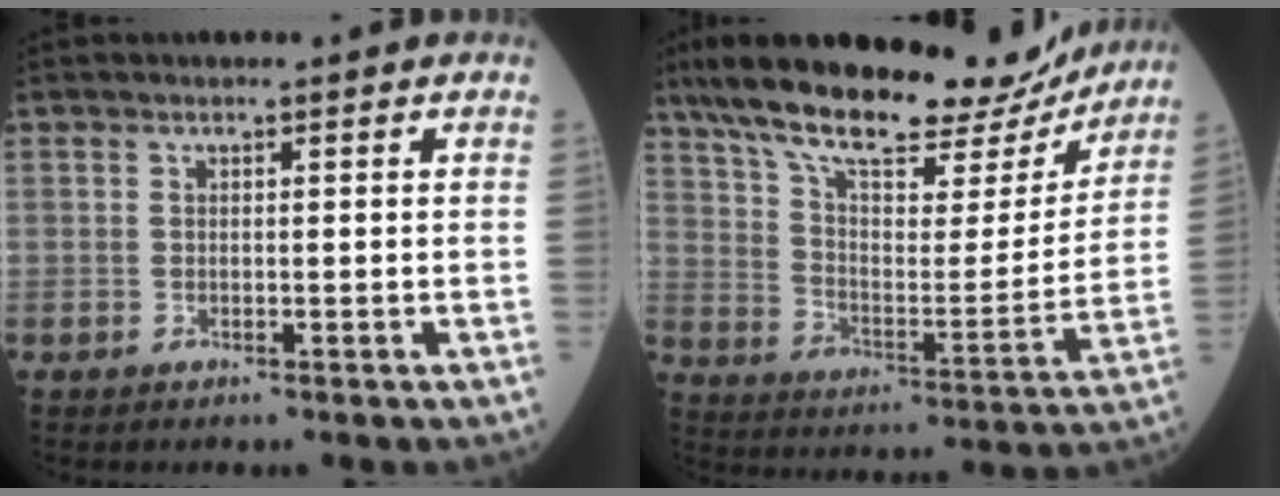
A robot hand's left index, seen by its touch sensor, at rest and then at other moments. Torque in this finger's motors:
{"motor_torque": [0.77, -1.36, 0.89, 0.10]}